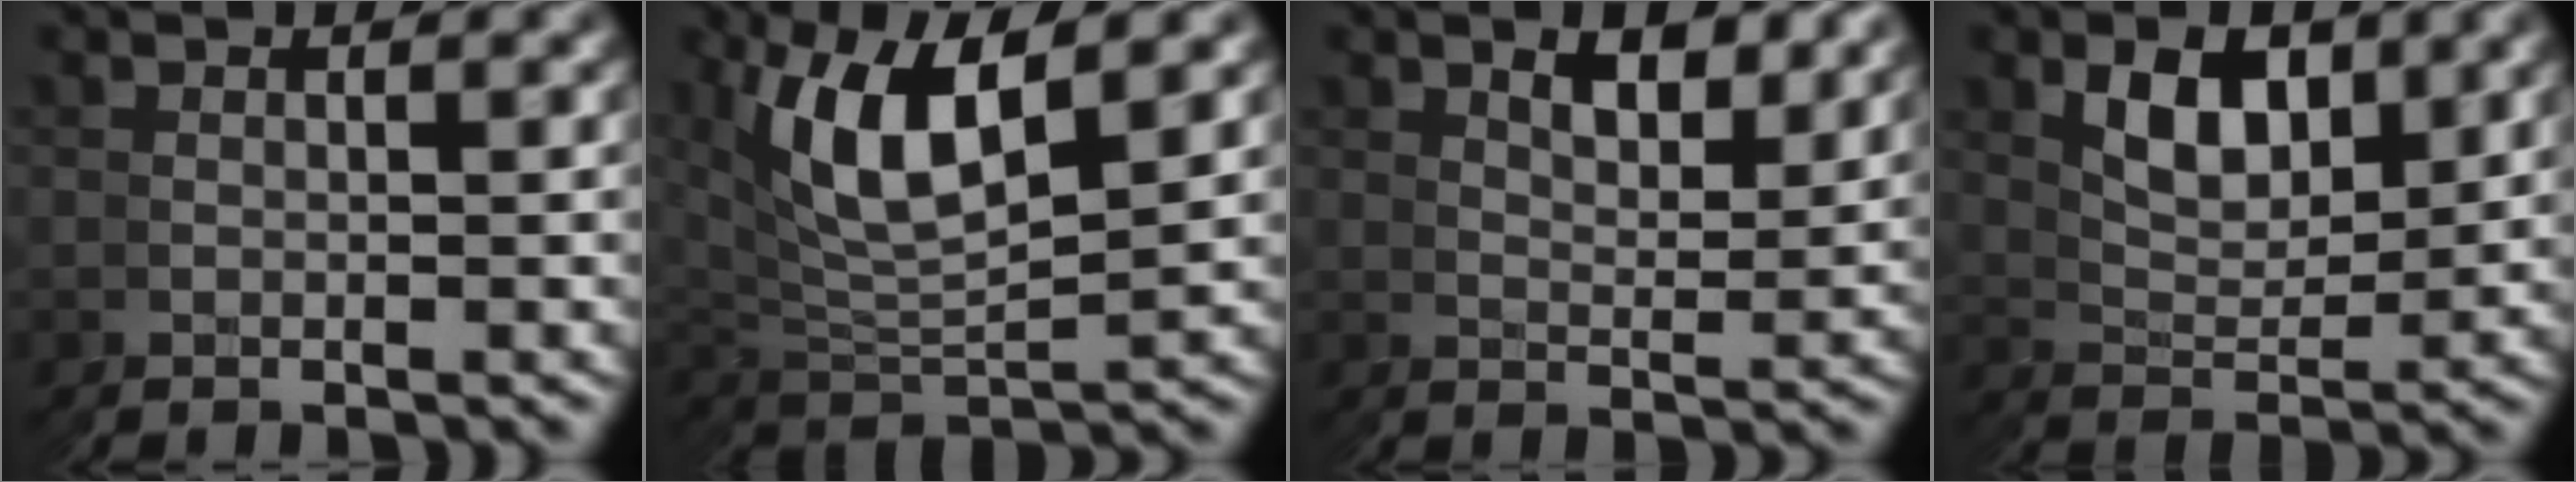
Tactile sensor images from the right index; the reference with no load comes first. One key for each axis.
{"total": 6.6, "fx": 2.7, "fy": 3.3, "fz": 5.1, "tx": -0.124, "ty": 0.000, "tz": 0.057}
{"total": 3.4, "fx": 2.9, "fy": 0.5, "fz": 1.7, "tx": -0.021, "ty": -0.006, "tz": 0.048}
{"total": 4.1, "fx": 2.3, "fy": 2.3, "fz": 2.5, "tx": -0.038, "ty": -0.008, "tz": 0.044}